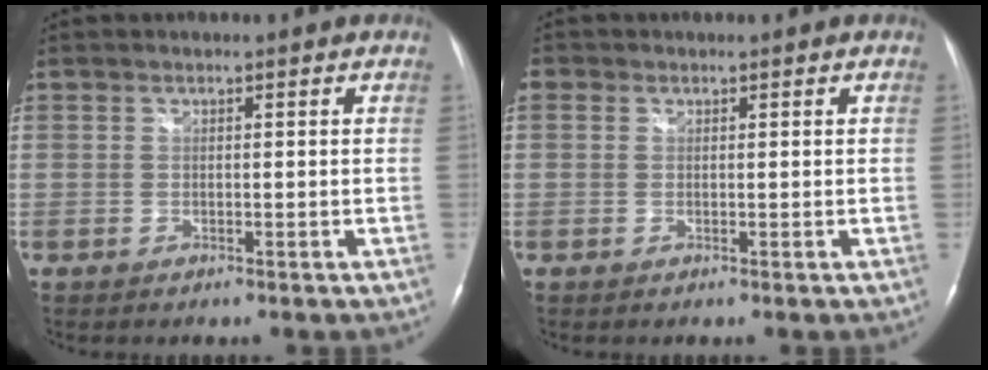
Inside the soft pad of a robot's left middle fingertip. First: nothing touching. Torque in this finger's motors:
{"motor_torque": [0.24, -0.26, 0.25, 0.08]}